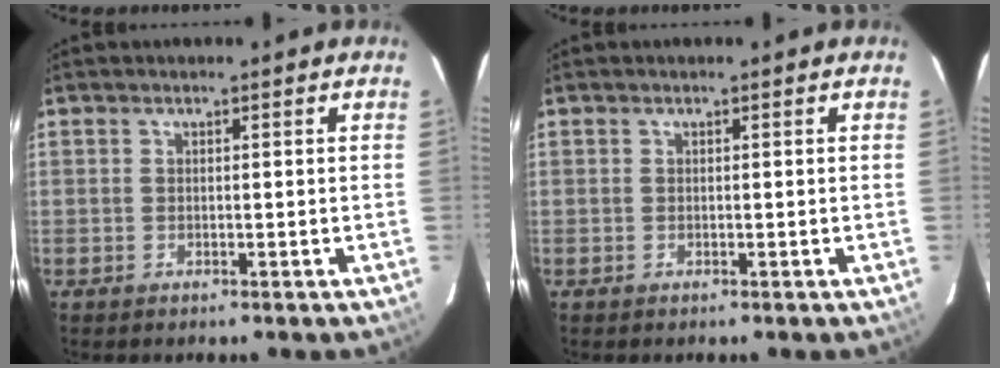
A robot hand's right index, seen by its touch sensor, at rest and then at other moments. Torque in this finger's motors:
{"motor_torque": [0.00, 0.00, 0.00, 0.00]}